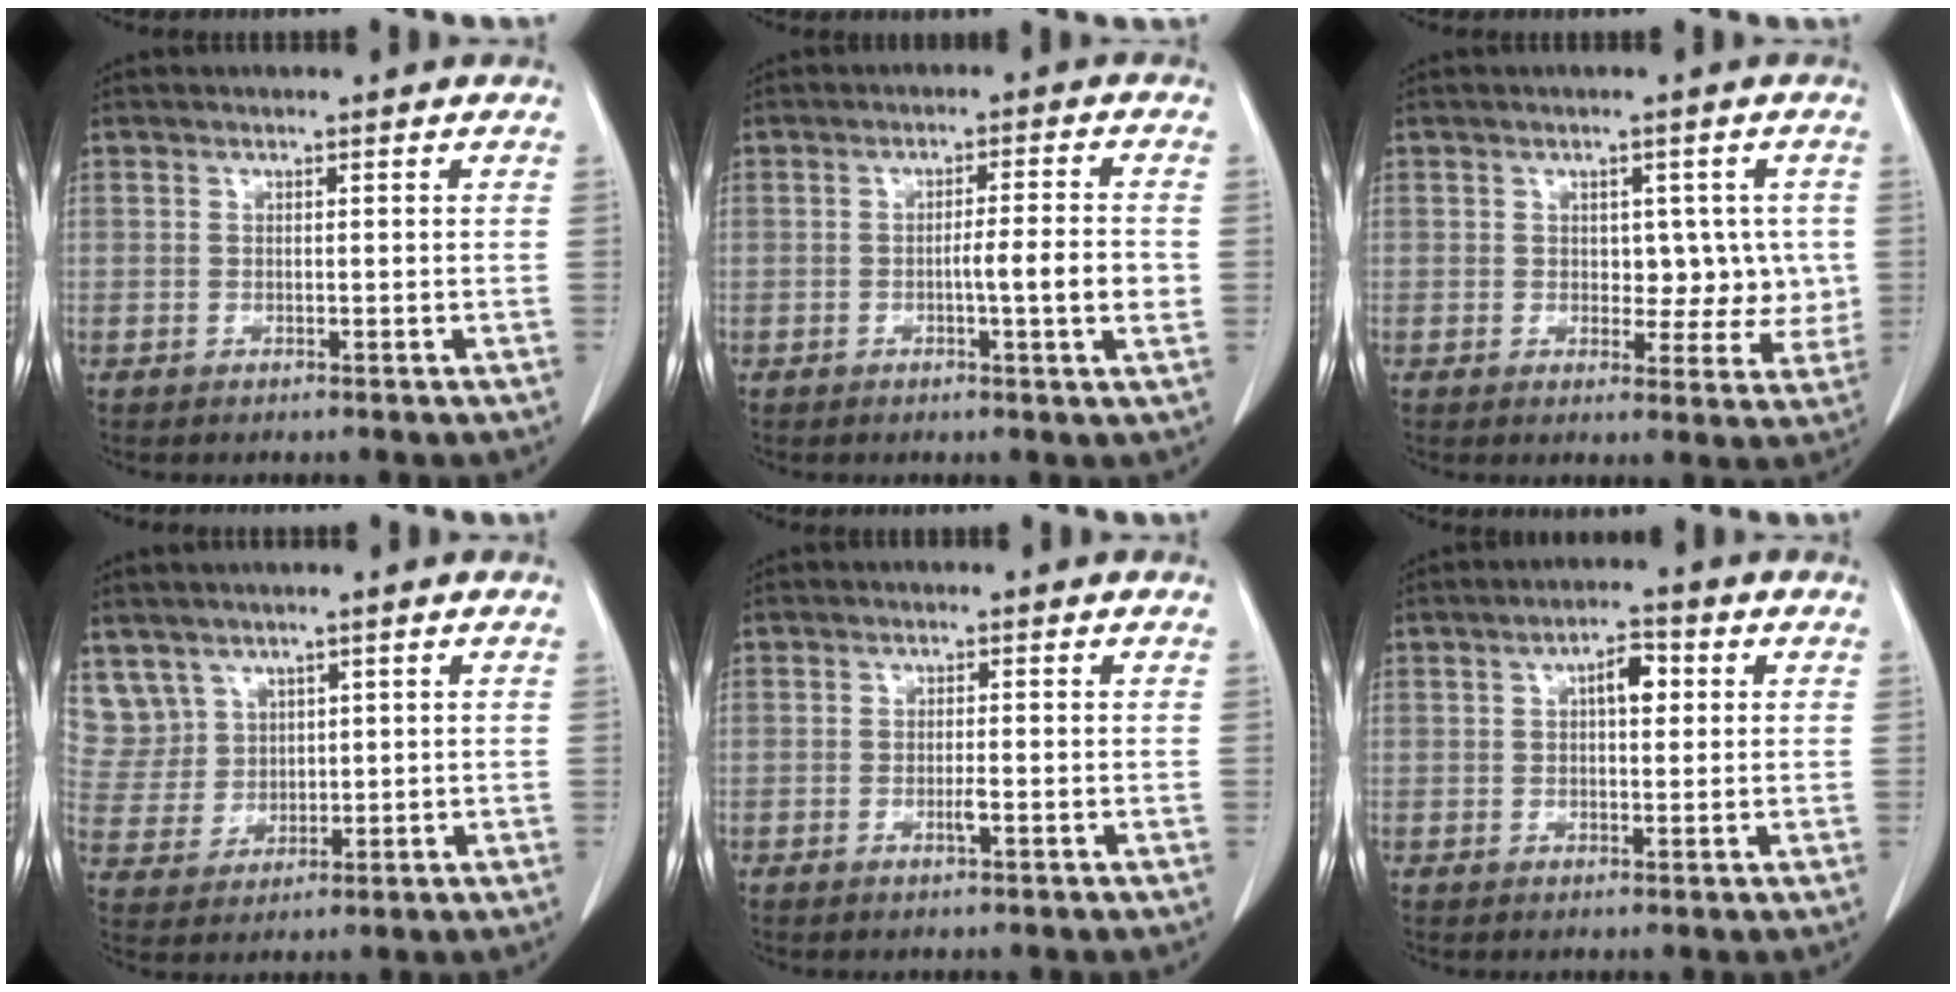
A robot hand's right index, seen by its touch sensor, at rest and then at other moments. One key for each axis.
{"total": 5.8, "fx": -1.0, "fy": -0.2, "fz": 5.7, "tx": -0.085, "ty": -0.001, "tz": -0.015}
{"total": 5.5, "fx": 0.5, "fy": 3.6, "fz": 4.1, "tx": -0.030, "ty": 0.012, "tz": 0.012}
{"total": 7.6, "fx": 4.8, "fy": 5.9, "fz": 0.5, "tx": -0.024, "ty": 0.020, "tz": 0.118}
{"total": 1.4, "fx": -0.5, "fy": 0.1, "fz": 1.3, "tx": -0.027, "ty": -0.001, "tz": -0.009}
{"total": 4.1, "fx": 1.0, "fy": 1.7, "fz": 3.6, "tx": -0.057, "ty": 0.010, "tz": 0.014}